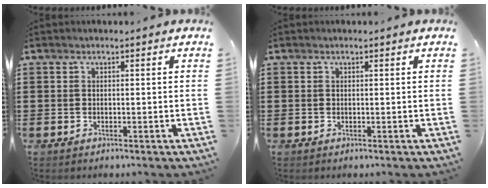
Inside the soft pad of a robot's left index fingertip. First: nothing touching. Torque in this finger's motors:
{"motor_torque": [0.05, 0.00, -0.01, -0.01]}